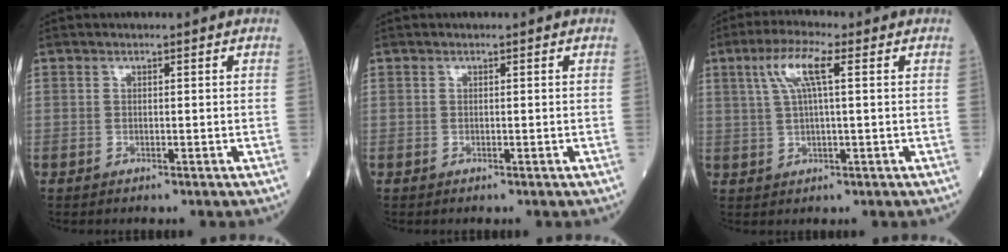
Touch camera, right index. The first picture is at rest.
{"total": 0.0}
{"total": 6.4, "force": [2.4, 0.7, 5.8], "torque": [-0.122, 0.017, 0.050]}